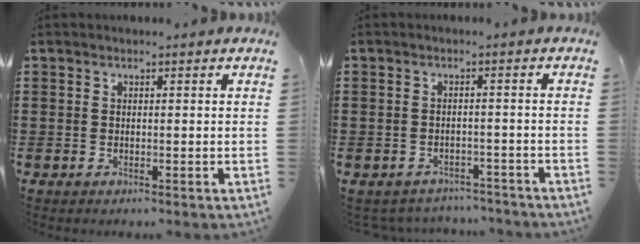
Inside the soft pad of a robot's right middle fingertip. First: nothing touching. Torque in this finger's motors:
{"motor_torque": [0.09, 0.03, -0.05, 0.00]}